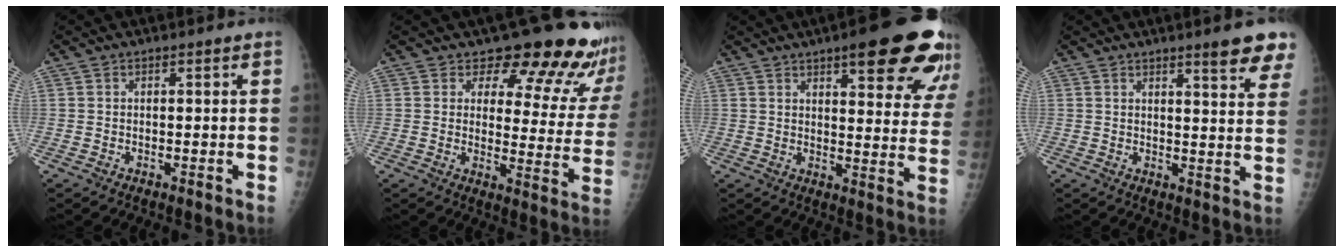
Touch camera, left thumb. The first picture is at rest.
{"total": 16.9, "force": [15.2, 5.3, 5.1], "torque": [-0.007, -0.131, 0.161]}
{"total": 20.1, "force": [12.3, 5.2, 15.0], "torque": [-0.161, -0.044, 0.149]}
{"total": 8.7, "force": [6.1, 1.0, 6.1], "torque": [-0.059, -0.030, 0.069]}